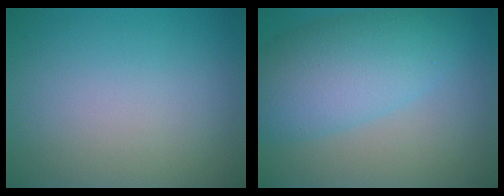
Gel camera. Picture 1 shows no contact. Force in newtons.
{"total": 7.4, "press": 7.4, "slide": 0.3}